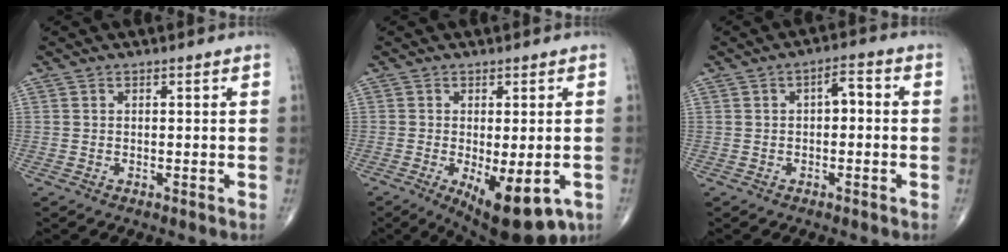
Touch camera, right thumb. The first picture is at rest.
{"total": 12.6, "force": [-4.7, 4.8, 10.6], "torque": [-0.143, -0.014, -0.054]}
{"total": 3.8, "force": [0.1, 1.9, 3.2], "torque": [-0.040, 0.014, -0.007]}